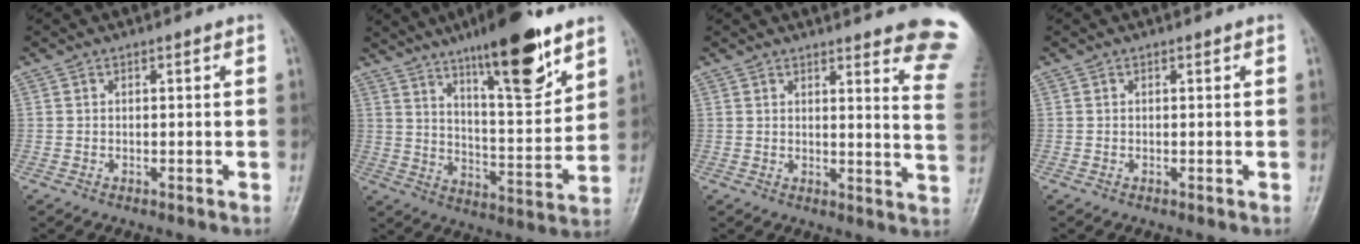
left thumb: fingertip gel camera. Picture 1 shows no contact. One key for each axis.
{"total": 17.7, "fx": 11.3, "fy": 4.4, "fz": 12.9, "tx": -0.171, "ty": -0.064, "tz": 0.187}
{"total": 16.5, "fx": 13.9, "fy": 2.1, "fz": 8.6, "tx": -0.075, "ty": -0.104, "tz": 0.138}
{"total": 0.0}